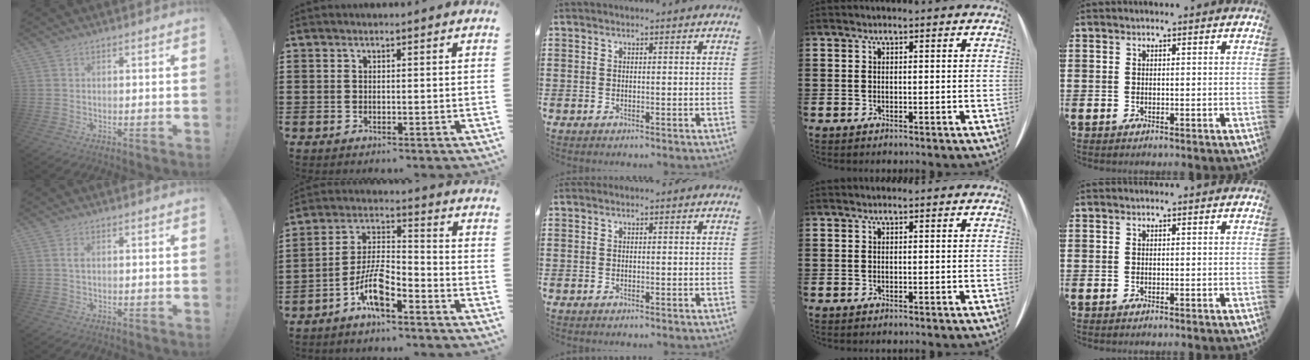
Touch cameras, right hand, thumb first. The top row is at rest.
{"thumb": {"total": 1.4, "force": [0.2, 0.9, 1.1], "torque": [-0.027, 0.006, 0.003]}, "index": {"total": 8.0, "force": [-5.1, 2.4, 5.7], "torque": [-0.133, 0.000, -0.101]}}